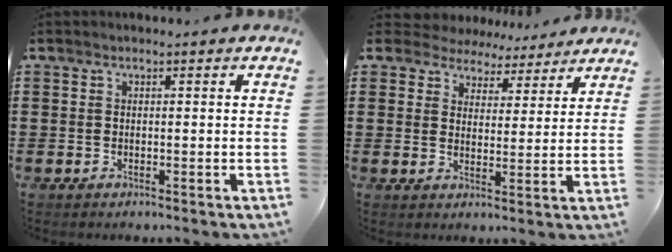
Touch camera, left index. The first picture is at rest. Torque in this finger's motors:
{"motor_torque": [-1.17, -0.84, -0.02, -0.14]}